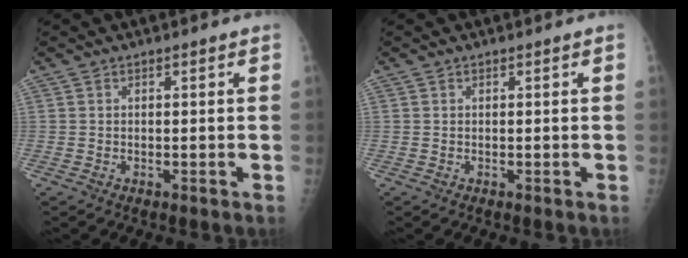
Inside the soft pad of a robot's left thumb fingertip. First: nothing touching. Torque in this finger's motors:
{"motor_torque": [0.22, -0.05, 0.02, 0.04, 0.03]}